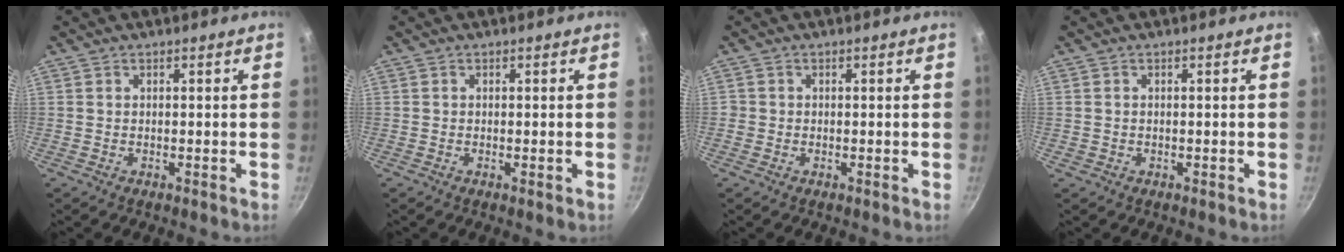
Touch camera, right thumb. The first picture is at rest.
{"total": 0.7, "force": [-0.2, 0.2, 0.7], "torque": [-0.009, -0.003, -0.005]}
{"total": 1.0, "force": [-0.2, 1.0, 0.1], "torque": [0.004, 0.005, -0.006]}
{"total": 0.6, "force": [-0.2, 0.6, 0.2], "torque": [-0.003, 0.001, -0.002]}